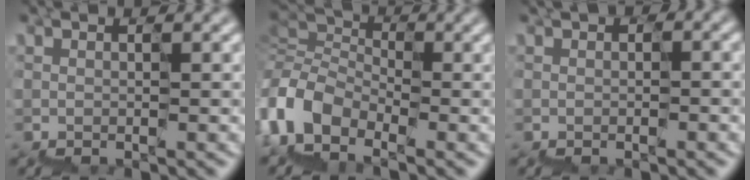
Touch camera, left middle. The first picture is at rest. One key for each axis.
{"total": 4.6, "fx": -4.2, "fy": 1.7, "fz": -0.5, "tx": -0.004, "ty": -0.008, "tz": -0.098}
{"total": 0.8, "fx": -0.2, "fy": 0.6, "fz": 0.5, "tx": -0.007, "ty": 0.010, "tz": -0.003}